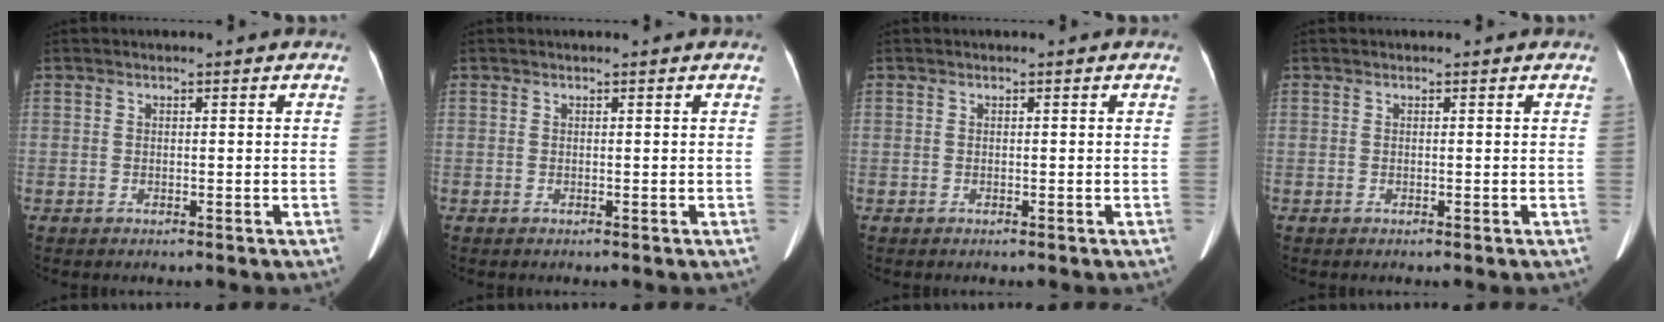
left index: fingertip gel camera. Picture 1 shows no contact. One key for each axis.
{"total": 0.0}
{"total": 0.0}
{"total": 0.0}